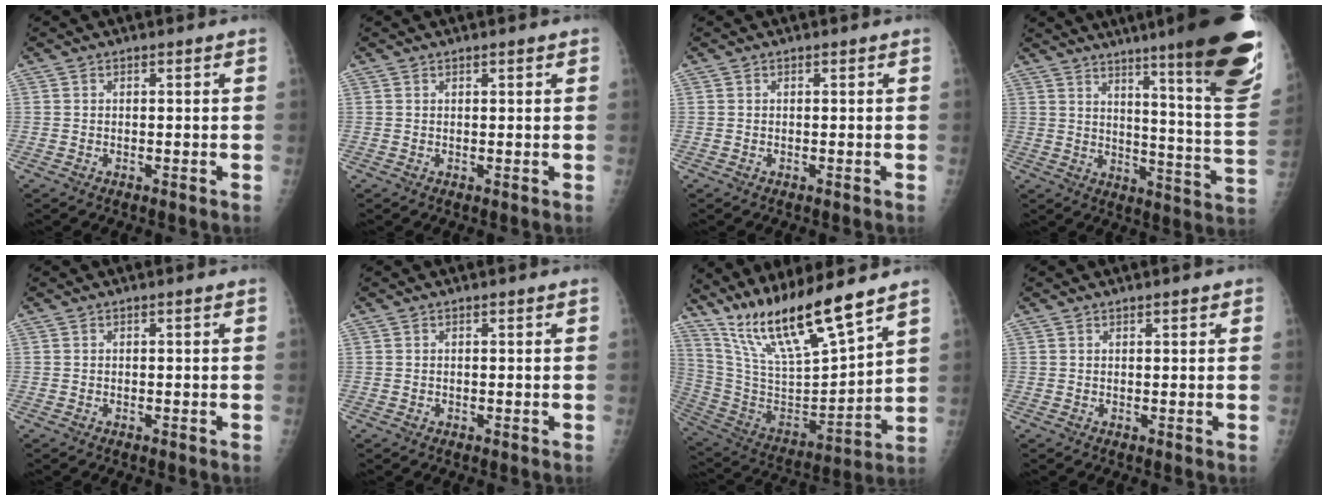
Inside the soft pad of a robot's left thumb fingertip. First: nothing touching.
{"total": 1.0, "force": [0.8, 0.4, 0.5], "torque": [-0.004, -0.002, 0.008]}
{"total": 0.0}
{"total": 25.3, "force": [16.3, 2.1, 19.2], "torque": [-0.229, -0.094, 0.221]}
{"total": 0.0}
{"total": 0.0}
{"total": 20.0, "force": [15.5, 2.7, 12.4], "torque": [-0.205, -0.074, 0.299]}
{"total": 1.2, "force": [0.9, 0.5, 0.7], "torque": [-0.003, -0.003, 0.009]}